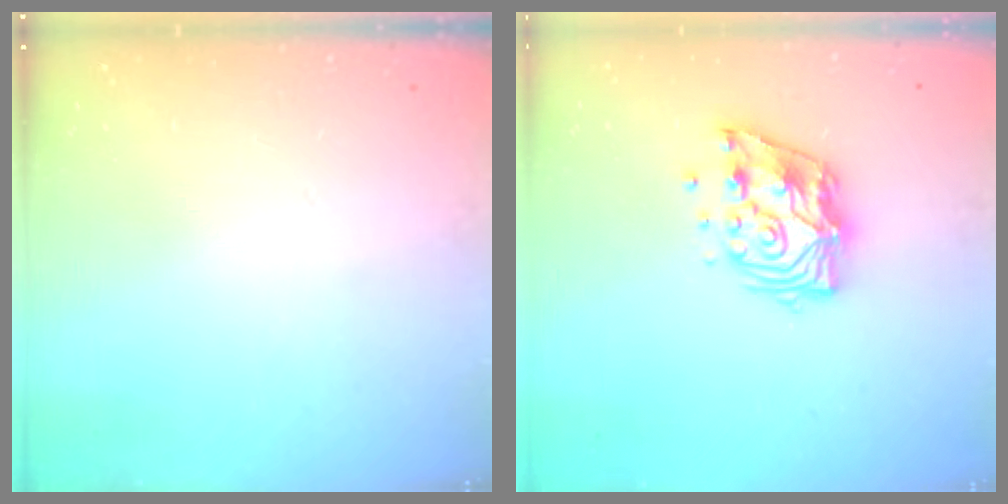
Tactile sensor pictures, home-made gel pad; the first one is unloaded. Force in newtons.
{"total": 13.0, "press": 12.9, "slide": 1.1}